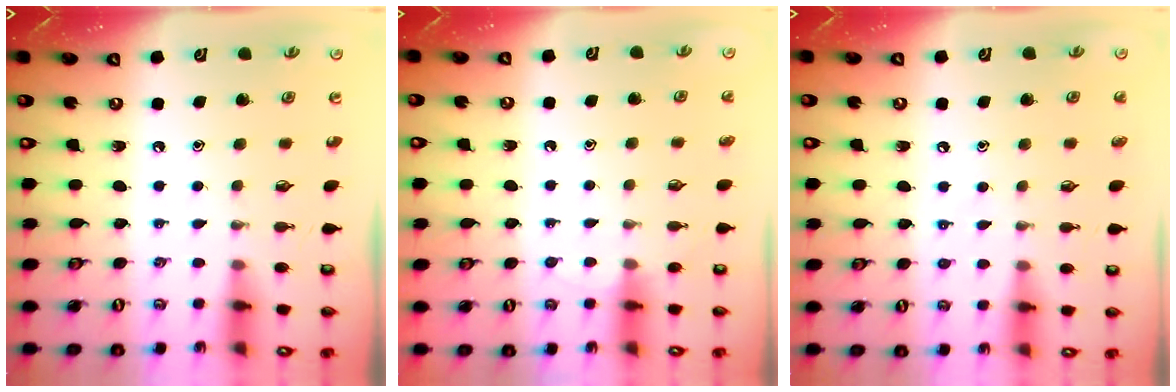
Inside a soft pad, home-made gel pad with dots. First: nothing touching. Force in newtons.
{"total": 2.7, "press": 2.7, "slide": 0.3}
{"total": 5.7, "press": 5.7, "slide": 0.6}